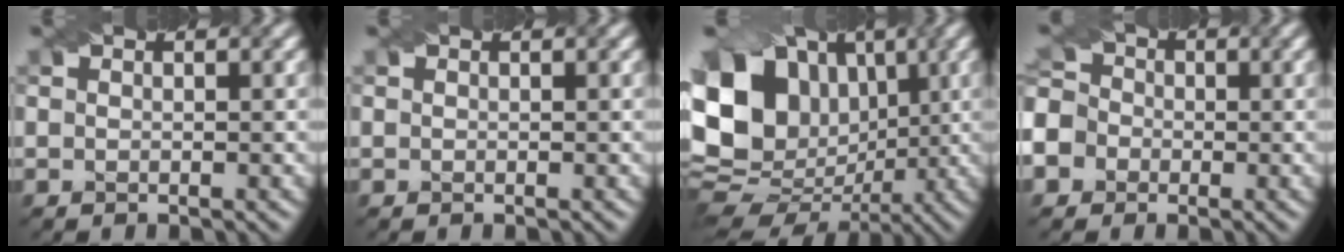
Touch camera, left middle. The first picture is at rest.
{"total": 0.0}
{"total": 16.4, "force": [1.1, 13.2, 9.7], "torque": [-0.188, 0.009, 0.024]}
{"total": 8.8, "force": [-4.0, 7.4, 2.6], "torque": [-0.072, -0.005, -0.097]}